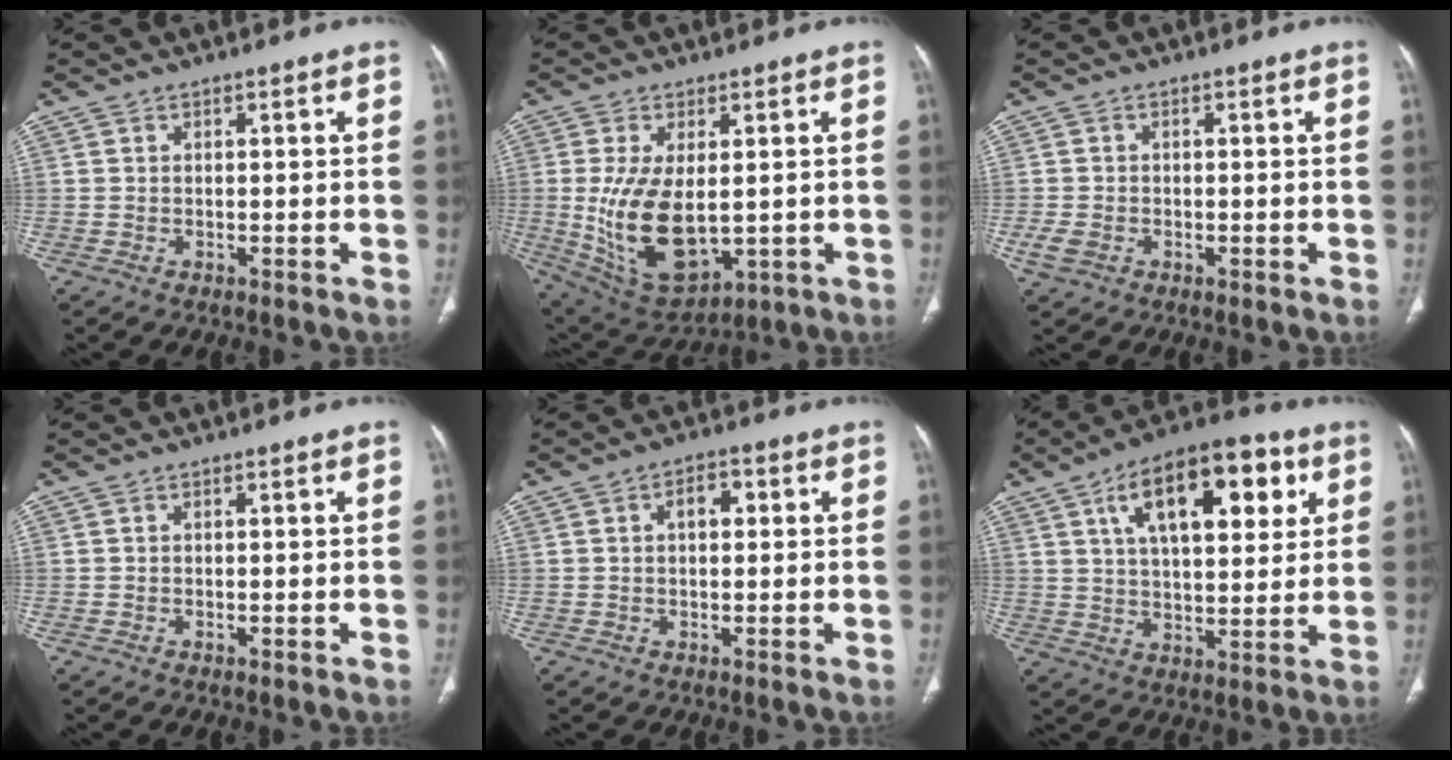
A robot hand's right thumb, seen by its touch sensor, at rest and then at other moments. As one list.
[{"total": 15.2, "force": [-0.6, 8.0, 12.9], "torque": [-0.238, -0.017, 0.017]}, {"total": 2.8, "force": [-0.9, 2.0, 1.8], "torque": [-0.041, 0.002, -0.014]}, {"total": 0.0}, {"total": 3.8, "force": [0.9, 2.3, 3.0], "torque": [-0.039, 0.011, 0.011]}, {"total": 19.2, "force": [7.5, 9.0, 15.2], "torque": [-0.199, -0.006, 0.116]}]